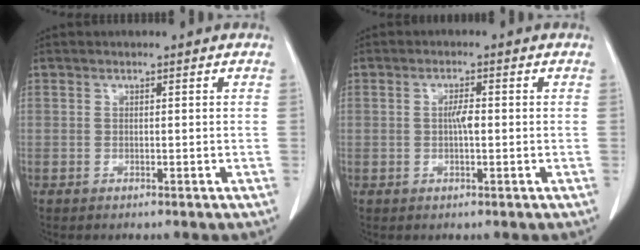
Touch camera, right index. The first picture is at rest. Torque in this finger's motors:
{"motor_torque": [0.19, 0.21, 0.02, 0.02]}